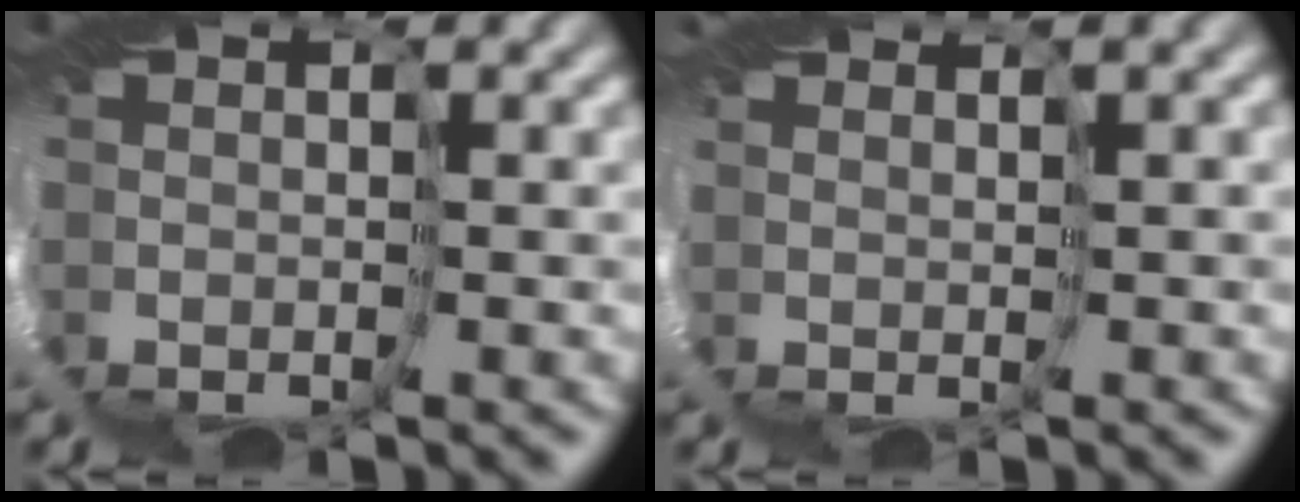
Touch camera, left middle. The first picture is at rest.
{"total": 2.8, "force": [1.7, -1.7, -1.5], "torque": [0.038, -0.003, 0.033]}